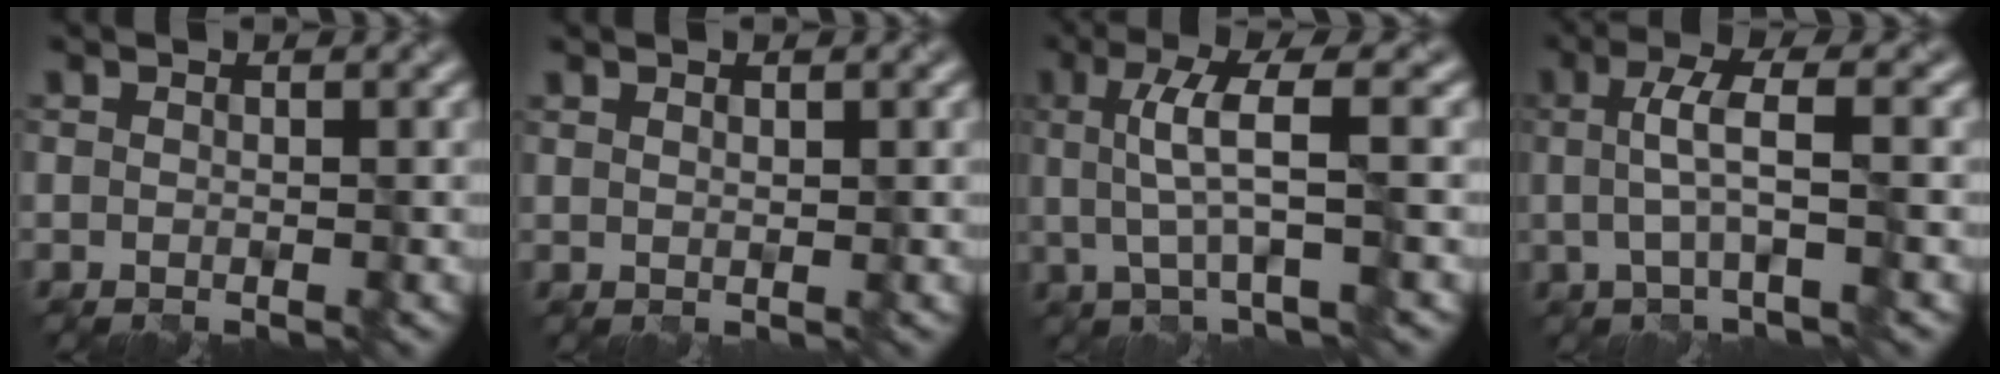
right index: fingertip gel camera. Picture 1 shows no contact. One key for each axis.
{"total": 0.7, "fx": 0.7, "fy": 0.1, "fz": 0.0, "tx": 0.001, "ty": 0.001, "tz": 0.012}
{"total": 4.4, "fx": 0.8, "fy": 0.7, "fz": 4.3, "tx": -0.083, "ty": 0.007, "tz": 0.014}
{"total": 3.1, "fx": 0.3, "fy": 0.5, "fz": 3.0, "tx": -0.056, "ty": 0.005, "tz": 0.004}